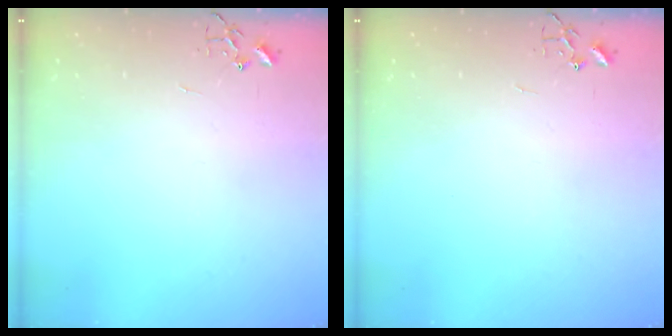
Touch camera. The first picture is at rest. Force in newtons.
{"total": 0.0}